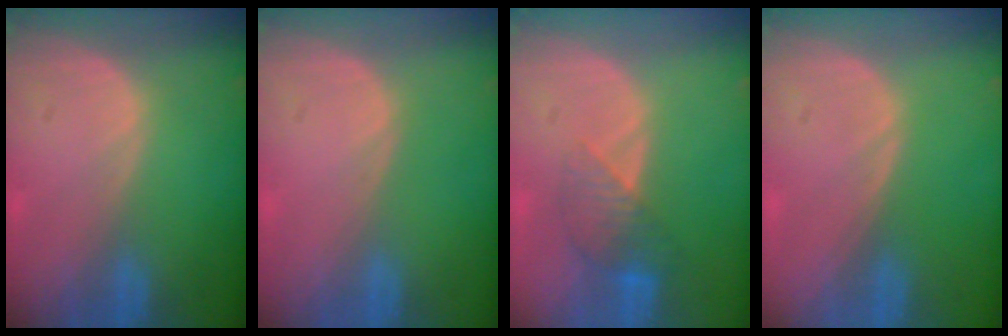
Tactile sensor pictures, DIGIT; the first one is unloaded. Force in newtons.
{"total": 0.0}
{"total": 4.2, "press": 4.2, "slide": 0.5}
{"total": 0.0}